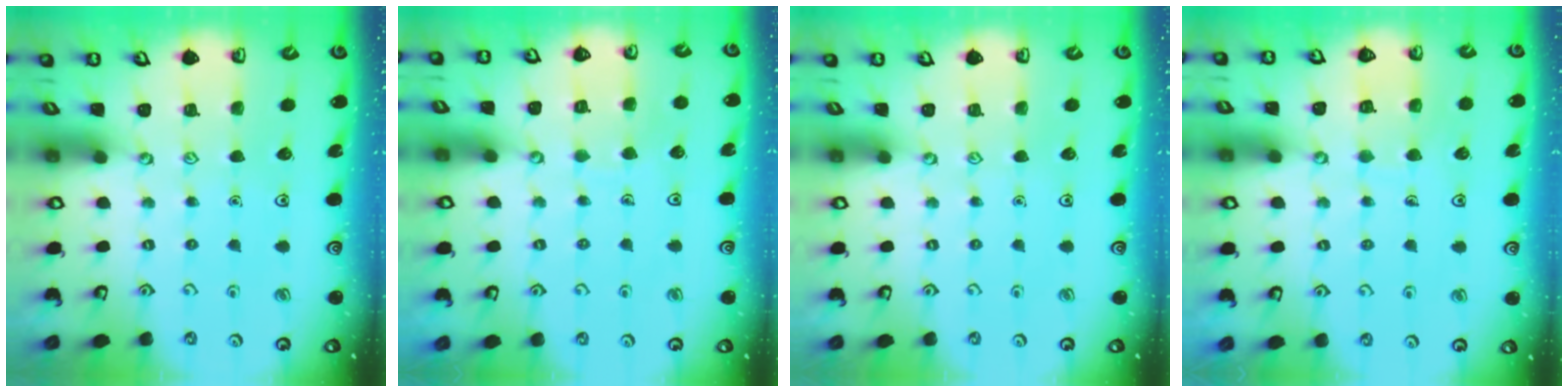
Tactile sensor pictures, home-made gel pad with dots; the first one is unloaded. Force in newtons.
{"total": 4.0, "press": 3.9, "slide": 0.3}
{"total": 0.0}
{"total": 6.7, "press": 6.6, "slide": 0.5}